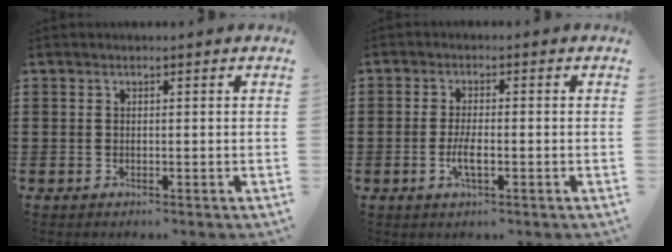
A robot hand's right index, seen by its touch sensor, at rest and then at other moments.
{"total": 3.4, "force": [-1.1, 0.8, 3.1], "torque": [-0.067, -0.006, -0.025]}